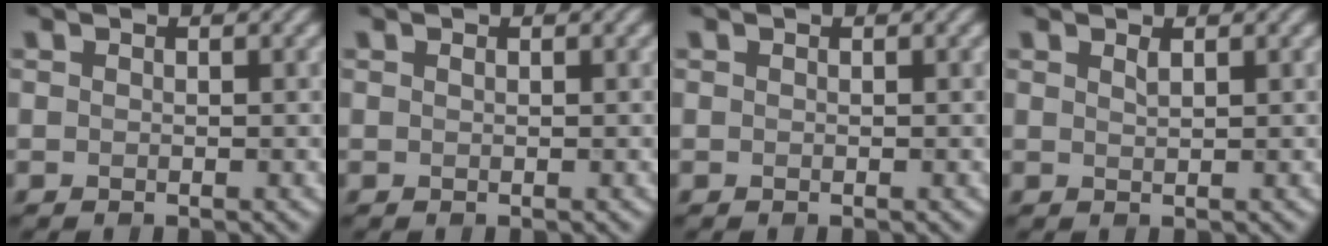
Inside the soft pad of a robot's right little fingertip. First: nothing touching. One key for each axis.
{"total": 0.0}
{"total": 0.0}
{"total": 0.8, "fx": 0.6, "fy": 0.1, "fz": 0.5, "tx": -0.009, "ty": 0.000, "tz": 0.011}